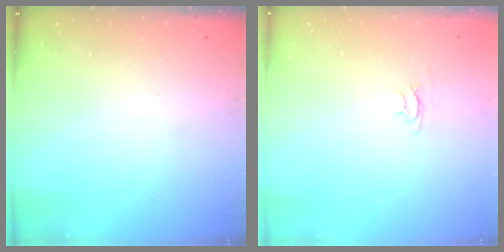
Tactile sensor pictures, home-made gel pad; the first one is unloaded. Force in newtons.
{"total": 2.4, "press": 2.4, "slide": 0.3}